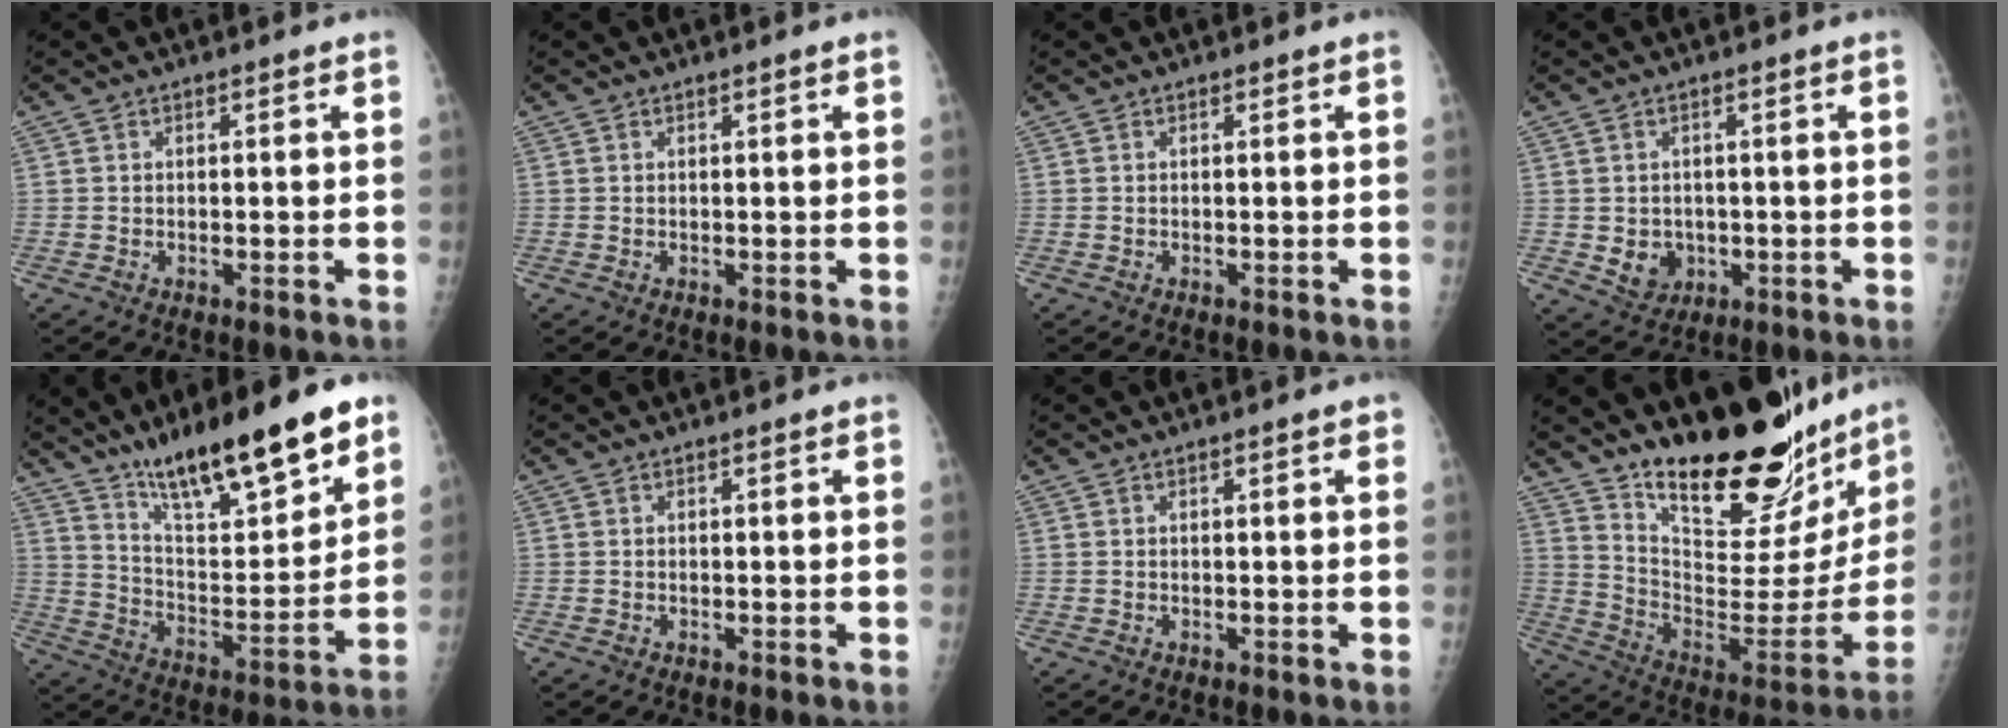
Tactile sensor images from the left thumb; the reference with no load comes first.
{"total": 0.5, "force": [0.2, -0.1, 0.5], "torque": [-0.011, 0.000, 0.005]}
{"total": 0.0}
{"total": 4.6, "force": [-0.5, 4.0, 2.2], "torque": [-0.016, -0.001, 0.005]}
{"total": 22.6, "force": [15.3, 5.7, 15.5], "torque": [-0.220, -0.069, 0.260]}
{"total": 0.0}
{"total": 1.5, "force": [0.8, 0.3, 1.3], "torque": [-0.017, 0.000, 0.008]}
{"total": 28.0, "force": [22.5, 9.0, 14.0], "torque": [-0.180, -0.140, 0.337]}